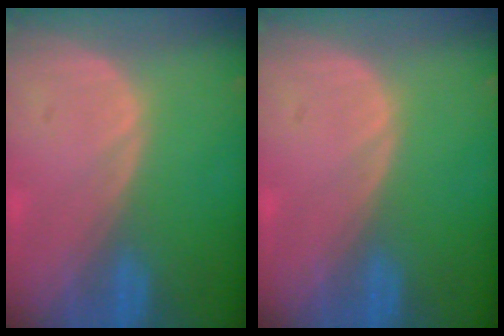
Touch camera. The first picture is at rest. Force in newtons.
{"total": 0.0}